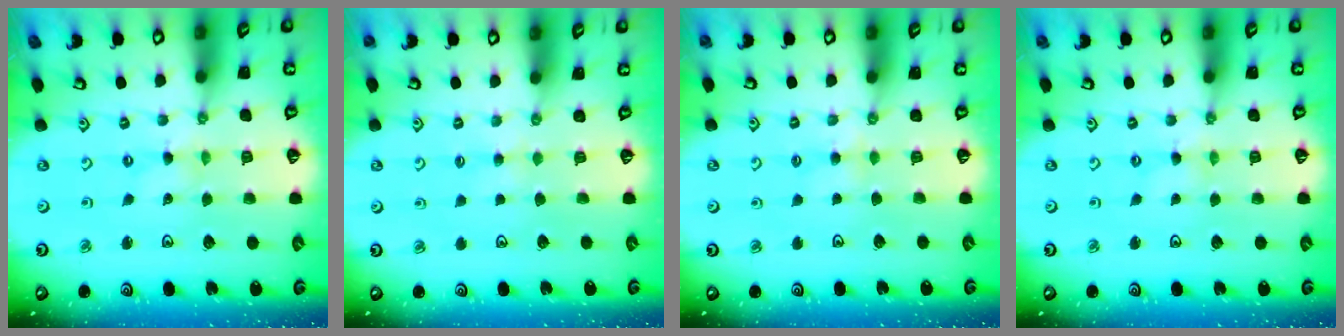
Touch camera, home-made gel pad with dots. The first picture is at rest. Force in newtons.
{"total": 2.3, "press": 2.3, "slide": 0.4}
{"total": 2.7, "press": 2.6, "slide": 0.5}
{"total": 1.0, "press": 1.0, "slide": 0.2}